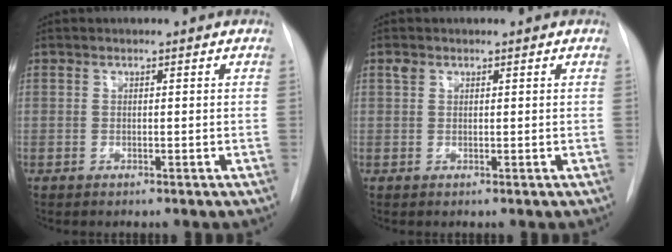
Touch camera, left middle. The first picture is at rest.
{"total": 1.0, "force": [0.7, 0.7, 0.4], "torque": [-0.009, 0.009, 0.012]}